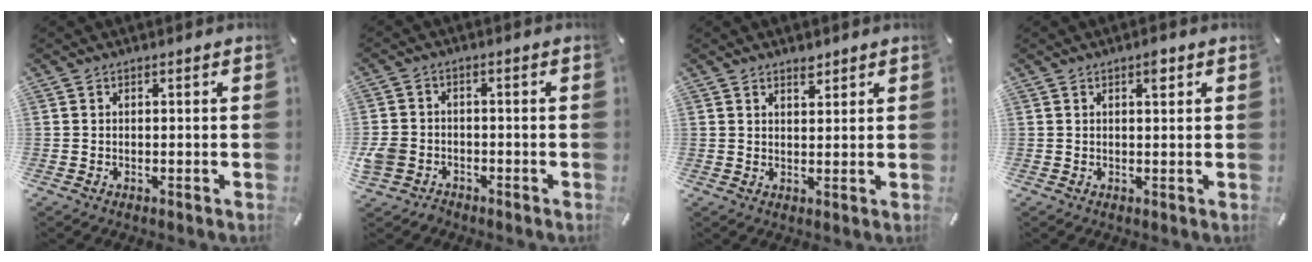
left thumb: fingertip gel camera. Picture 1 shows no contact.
{"total": 5.3, "force": [-2.7, 4.3, 1.5], "torque": [-0.039, 0.015, -0.050]}
{"total": 2.6, "force": [2.1, 1.3, 0.8], "torque": [-0.001, -0.010, 0.036]}
{"total": 2.4, "force": [1.2, 0.9, 1.8], "torque": [-0.022, -0.003, 0.017]}